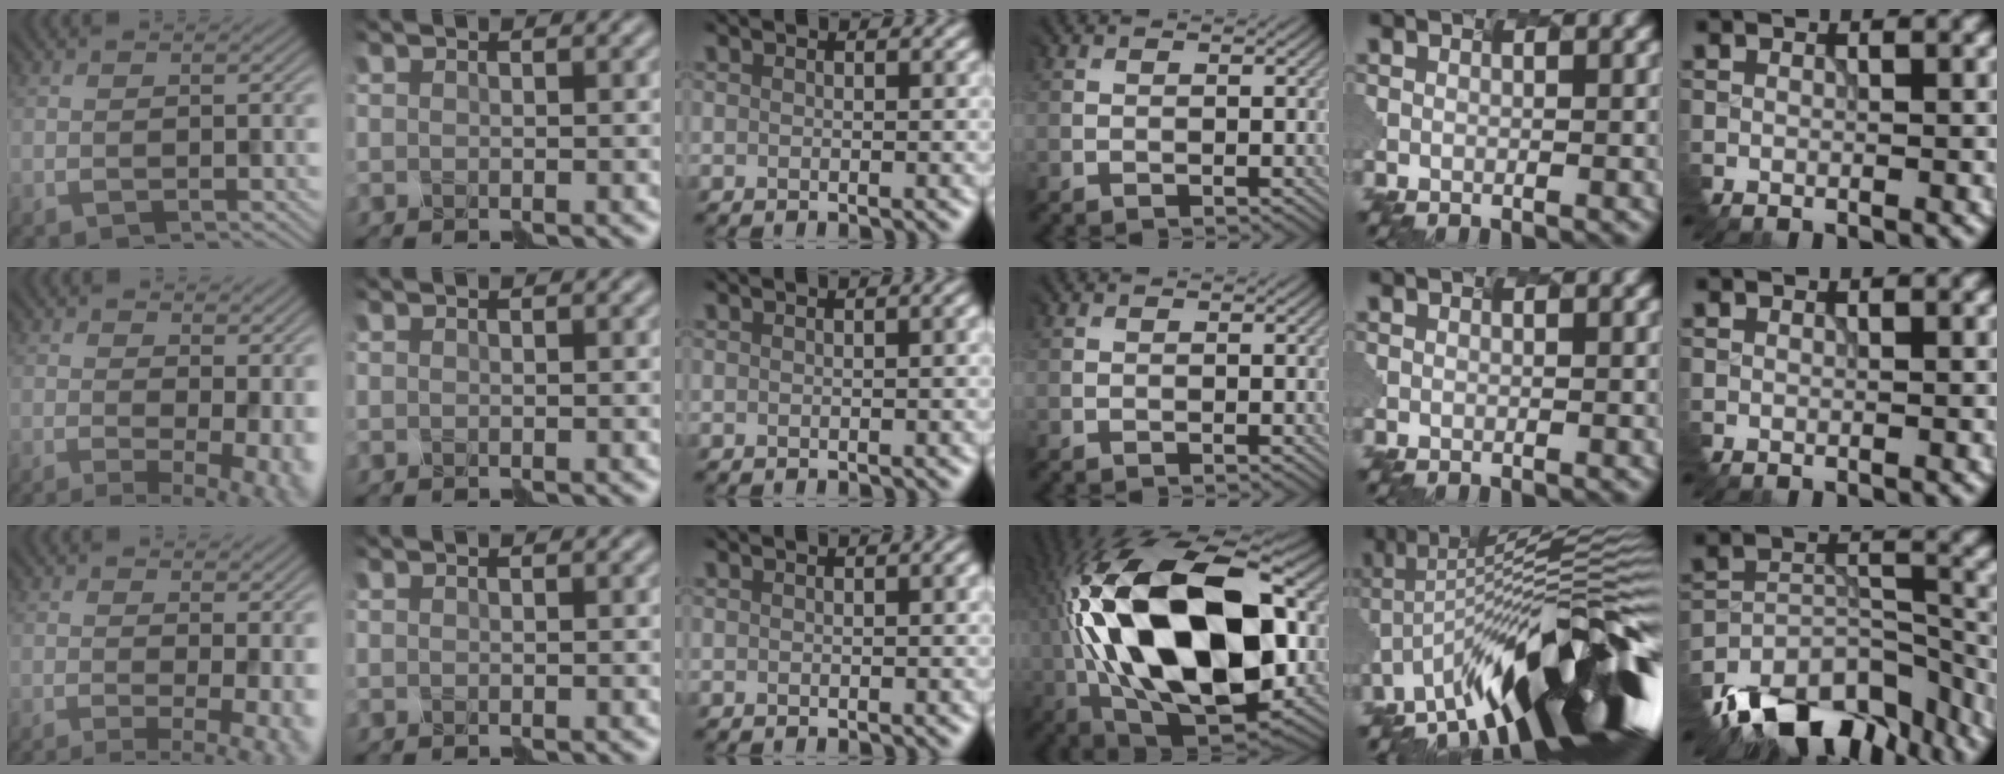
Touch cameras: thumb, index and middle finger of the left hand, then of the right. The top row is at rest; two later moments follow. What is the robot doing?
{"motion": "assemble", "object": "spray bottle"}